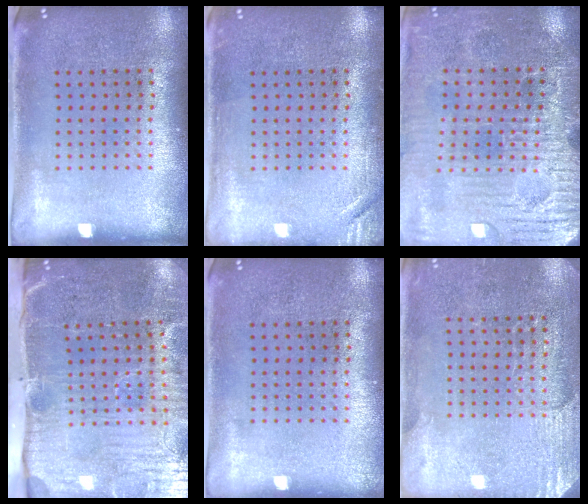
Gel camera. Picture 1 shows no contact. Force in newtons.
{"total": 1.5, "press": 1.5, "slide": 0.3}
{"total": 3.6, "press": 3.5, "slide": 0.4}
{"total": 5.4, "press": 4.4, "slide": 3.1}
{"total": 0.0}
{"total": 2.8, "press": 2.6, "slide": 1.0}